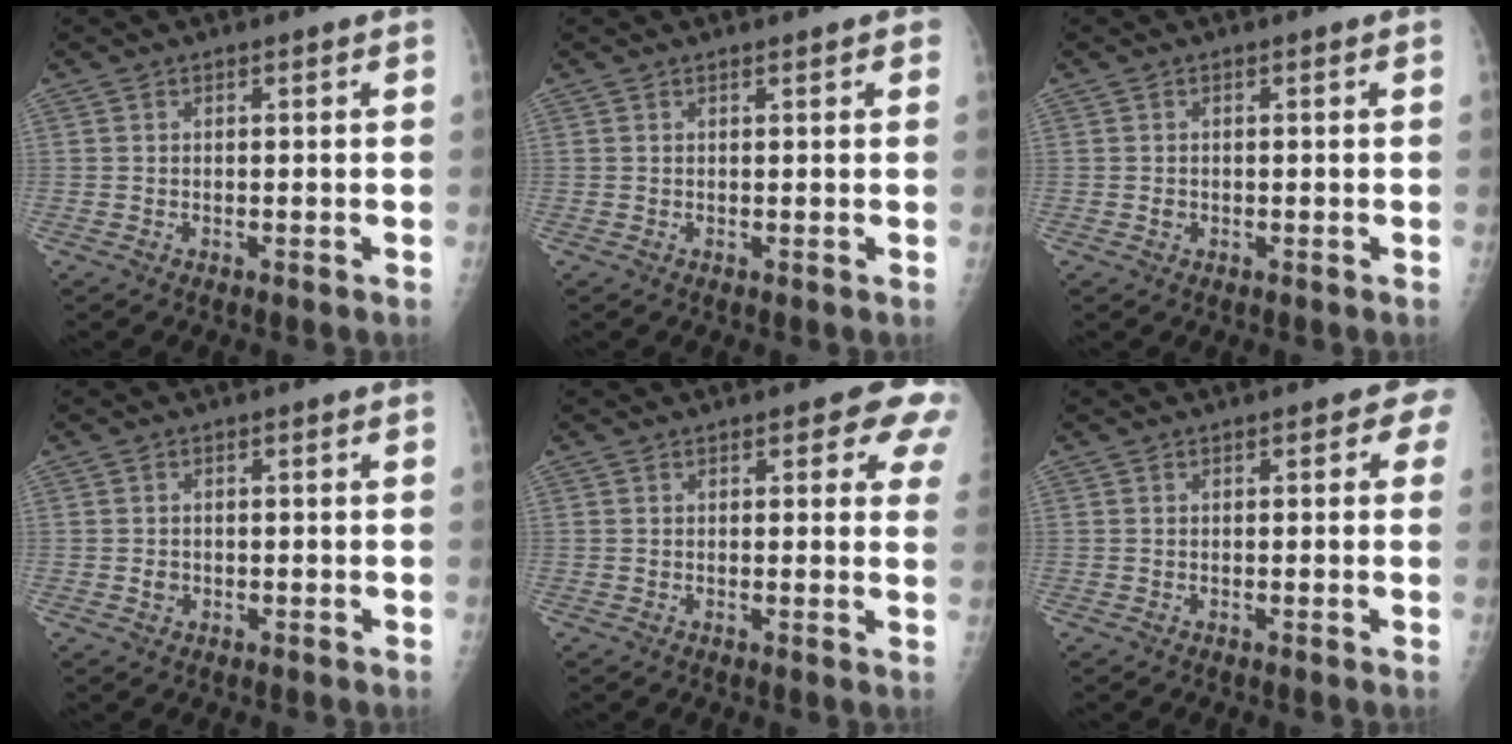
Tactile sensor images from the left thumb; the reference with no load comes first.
{"total": 1.0, "force": [0.7, 0.3, 0.6], "torque": [-0.006, -0.002, 0.007]}
{"total": 0.8, "force": [-0.1, 0.7, 0.3], "torque": [-0.002, 0.001, -0.001]}
{"total": 1.3, "force": [-0.2, 1.2, 0.5], "torque": [-0.004, 0.002, 0.000]}
{"total": 7.0, "force": [4.3, 3.0, 4.6], "torque": [-0.011, -0.013, 0.035]}
{"total": 2.6, "force": [1.1, 1.4, 1.9], "torque": [0.002, 0.003, 0.005]}